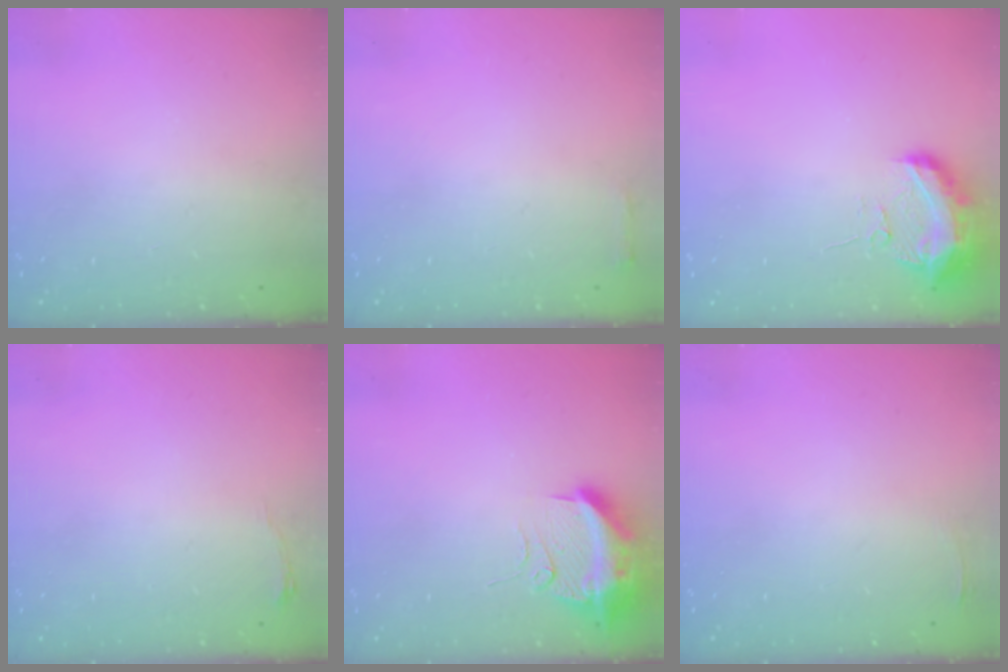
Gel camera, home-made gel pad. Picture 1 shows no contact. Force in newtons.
{"total": 2.3, "press": 2.3, "slide": 0.5}
{"total": 10.0, "press": 10.0, "slide": 0.8}
{"total": 3.4, "press": 3.4, "slide": 0.5}
{"total": 12.1, "press": 12.1, "slide": 1.3}
{"total": 3.3, "press": 2.7, "slide": 1.8}